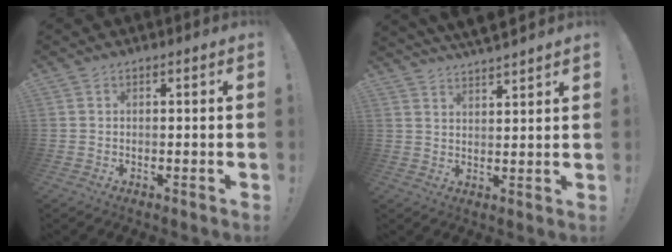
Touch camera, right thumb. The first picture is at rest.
{"total": 5.0, "force": [4.8, 0.5, 1.5], "torque": [-0.026, -0.035, 0.087]}